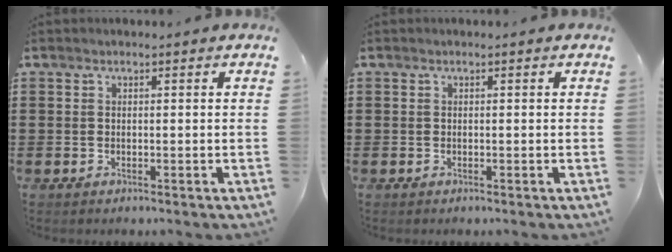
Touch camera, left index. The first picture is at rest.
{"total": 0.0}